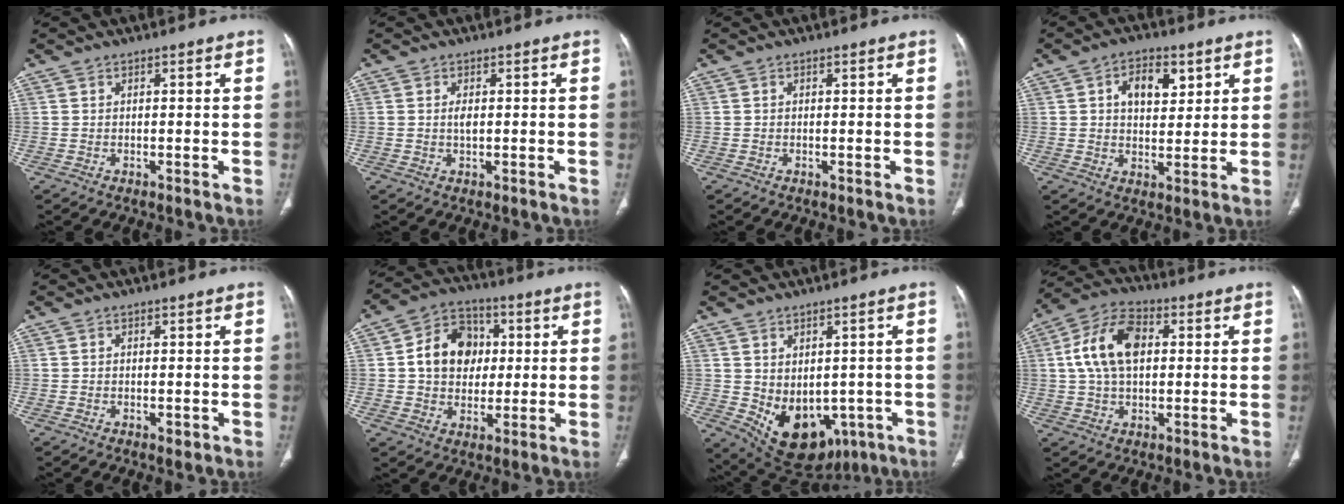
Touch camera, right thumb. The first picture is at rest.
{"total": 1.6, "force": [0.2, 0.7, 1.4], "torque": [-0.028, -0.001, 0.006]}
{"total": 0.0}
{"total": 8.1, "force": [3.1, 4.9, 5.7], "torque": [-0.060, -0.010, 0.048]}
{"total": 1.1, "force": [-0.3, 0.7, 0.8], "torque": [-0.008, -0.002, -0.003]}
{"total": 12.3, "force": [1.5, 10.0, 7.0], "torque": [-0.079, 0.013, 0.020]}
{"total": 14.2, "force": [-3.9, 10.0, 9.2], "torque": [-0.116, 0.003, -0.023]}
{"total": 12.5, "force": [1.9, 7.6, 9.6], "torque": [-0.179, 0.021, 0.029]}